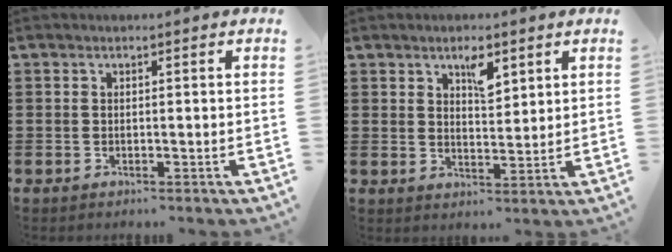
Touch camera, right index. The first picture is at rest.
{"total": 4.0, "force": [2.5, 1.6, 2.7], "torque": [-0.035, -0.003, 0.039]}